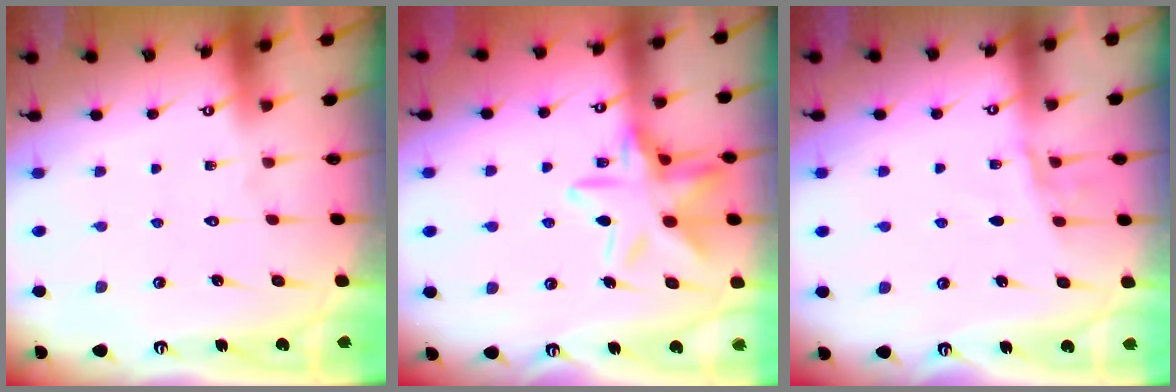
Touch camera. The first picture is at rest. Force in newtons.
{"total": 14.6, "press": 14.6, "slide": 1.0}
{"total": 5.9, "press": 5.9, "slide": 0.2}